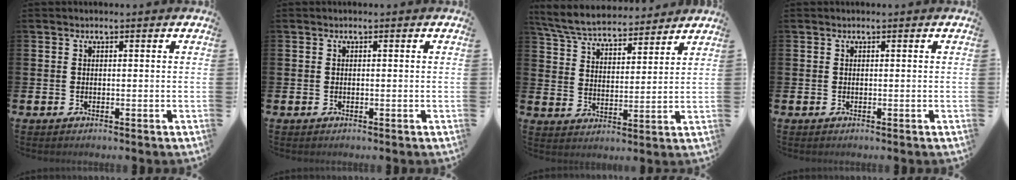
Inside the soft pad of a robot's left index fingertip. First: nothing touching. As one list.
[{"total": 0.0}, {"total": 6.4, "force": [6.2, 1.5, 1.2], "torque": [-0.056, -0.034, 0.109]}, {"total": 0.0}]